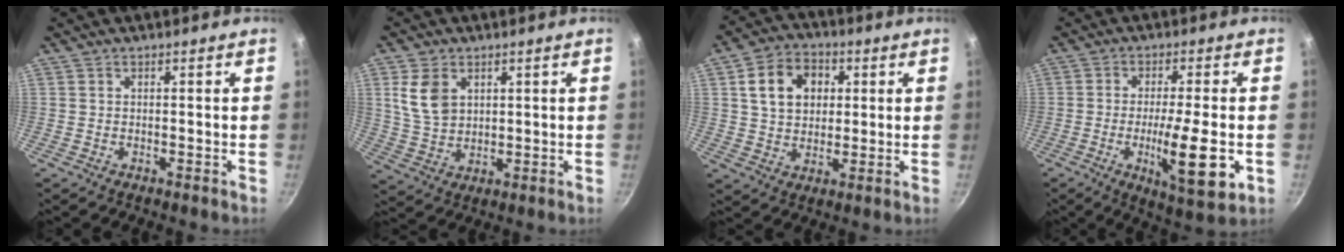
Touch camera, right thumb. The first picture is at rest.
{"total": 8.0, "force": [2.8, 5.7, 4.9], "torque": [-0.079, -0.014, 0.062]}
{"total": 11.5, "force": [3.1, 8.8, 6.8], "torque": [-0.094, 0.007, 0.045]}
{"total": 12.6, "force": [-2.9, 2.5, 12.0], "torque": [-0.188, -0.004, -0.044]}